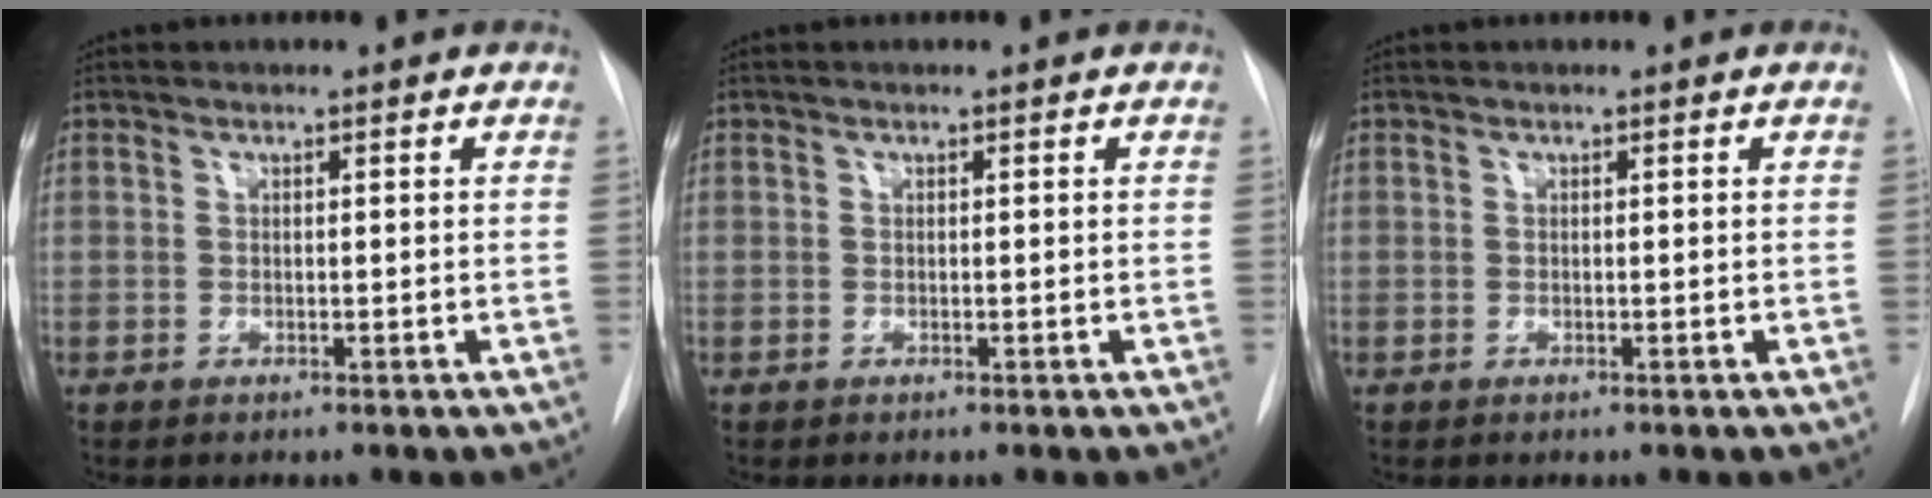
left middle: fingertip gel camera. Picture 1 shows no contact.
{"total": 0.0}
{"total": 0.0}